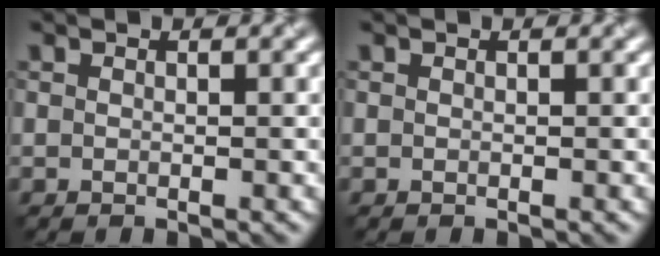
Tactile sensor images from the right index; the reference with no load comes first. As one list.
[{"total": 0.0}]